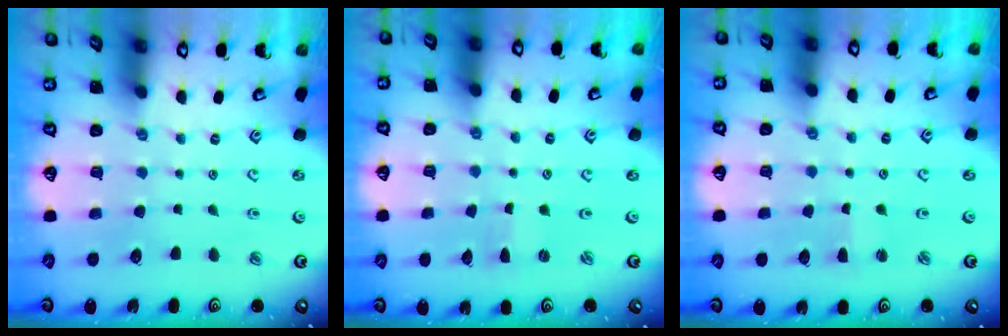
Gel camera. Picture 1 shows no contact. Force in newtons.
{"total": 0.0}
{"total": 1.6, "press": 1.6, "slide": 0.3}